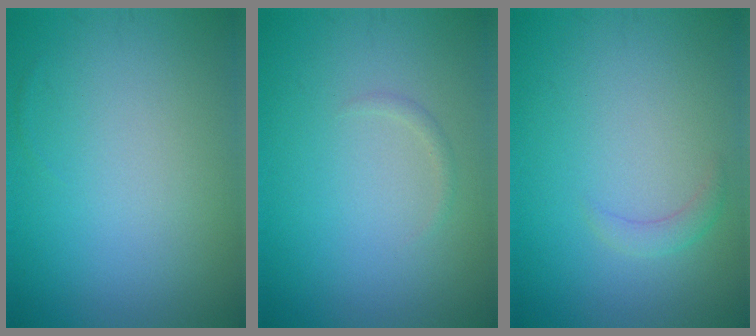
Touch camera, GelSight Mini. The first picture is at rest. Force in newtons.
{"total": 0.7, "press": 0.7, "slide": 0.0}
{"total": 1.3, "press": 1.3, "slide": 0.1}